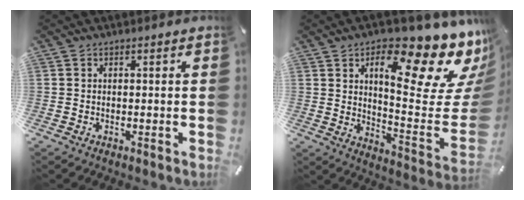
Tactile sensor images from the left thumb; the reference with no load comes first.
{"total": 23.2, "force": [14.3, 7.7, 16.5], "torque": [-0.214, -0.113, 0.222]}